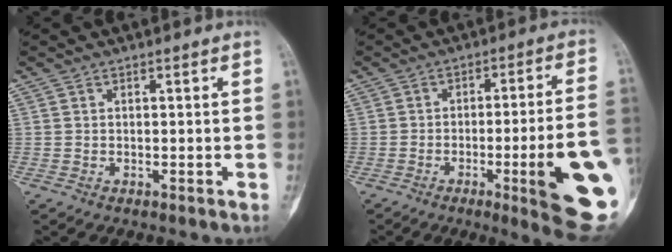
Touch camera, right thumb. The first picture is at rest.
{"total": 17.4, "force": [-4.9, 2.2, 16.5], "torque": [-0.177, 0.010, -0.060]}